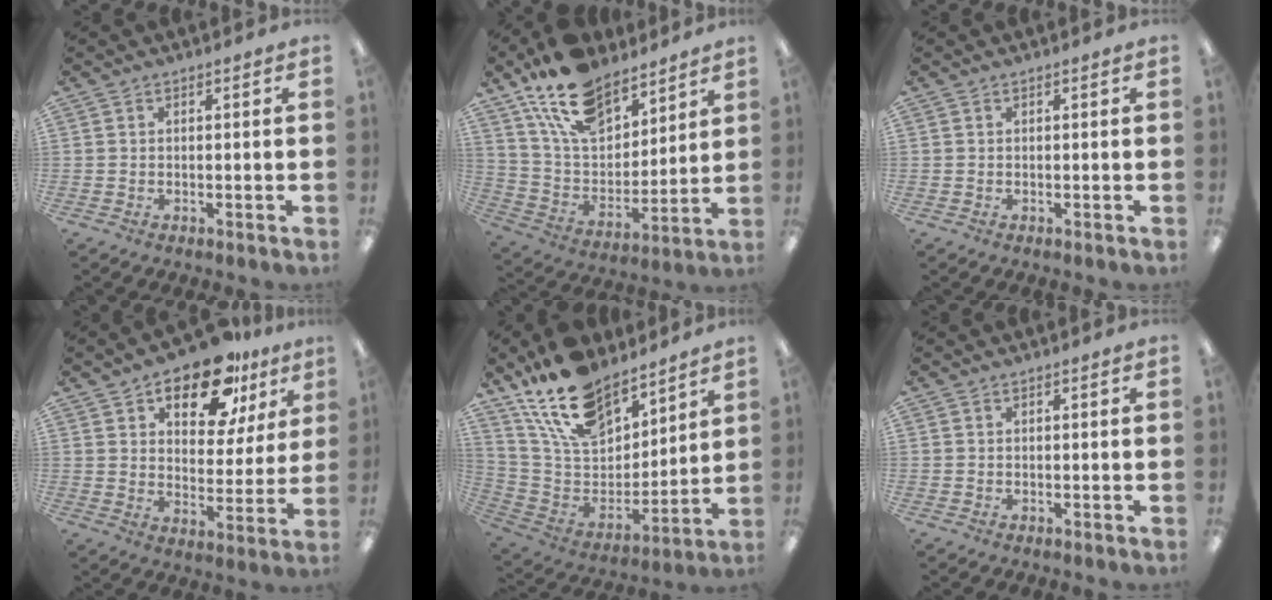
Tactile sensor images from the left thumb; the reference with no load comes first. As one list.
[{"total": 18.4, "force": [13.3, 9.5, 8.4], "torque": [-0.162, -0.067, 0.244]}, {"total": 0.0}, {"total": 15.4, "force": [10.8, 7.4, 8.2], "torque": [-0.117, -0.057, 0.183]}, {"total": 19.3, "force": [14.5, 9.5, 8.4], "torque": [-0.178, -0.081, 0.268]}, {"total": 0.0}]